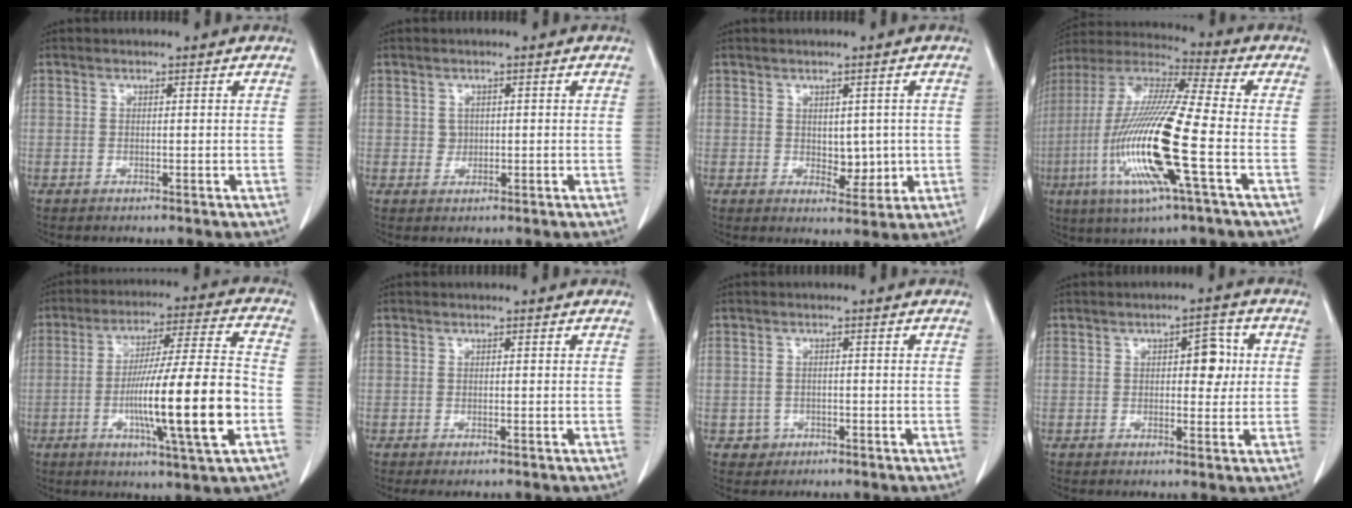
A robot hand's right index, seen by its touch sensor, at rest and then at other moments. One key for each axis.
{"total": 1.4, "fx": 0.2, "fy": 1.3, "fz": 0.5, "tx": -0.007, "ty": 0.000, "tz": 0.006}
{"total": 2.9, "fx": 0.1, "fy": 1.7, "fz": 2.4, "tx": -0.030, "ty": -0.005, "tz": 0.009}
{"total": 19.6, "fx": -5.3, "fy": 1.1, "fz": 18.8, "tx": -0.400, "ty": -0.023, "tz": -0.108}
{"total": 17.6, "fx": -4.4, "fy": 0.1, "fz": 17.1, "tx": -0.291, "ty": -0.005, "tz": -0.073}
{"total": 1.0, "fx": -0.8, "fy": 0.2, "fz": 0.6, "tx": -0.009, "ty": -0.003, "tz": -0.009}
{"total": 2.0, "fx": -0.9, "fy": 1.8, "fz": -0.1, "tx": 0.008, "ty": 0.011, "tz": -0.012}
{"total": 4.6, "fx": 0.8, "fy": 2.3, "fz": 3.9, "tx": -0.050, "ty": 0.015, "tz": 0.012}